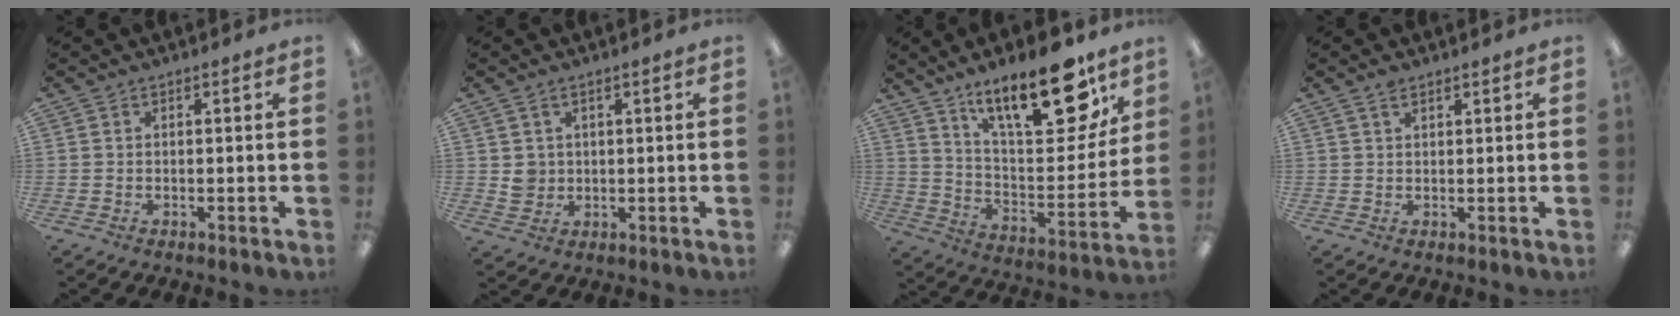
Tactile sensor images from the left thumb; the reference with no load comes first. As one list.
[{"total": 3.5, "force": [1.2, 3.1, 1.1], "torque": [-0.019, 0.002, 0.022]}, {"total": 22.5, "force": [15.1, 8.0, 14.7], "torque": [-0.219, -0.094, 0.249]}, {"total": 2.0, "force": [1.4, 0.8, 1.0], "torque": [-0.025, 0.000, 0.027]}]